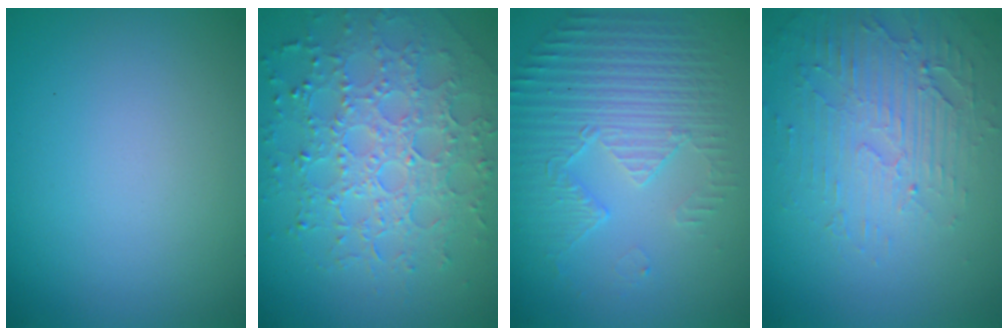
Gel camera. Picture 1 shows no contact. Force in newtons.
{"total": 7.3, "press": 5.2, "slide": 5.1}
{"total": 5.4, "press": 3.7, "slide": 3.9}
{"total": 4.1, "press": 3.3, "slide": 2.4}